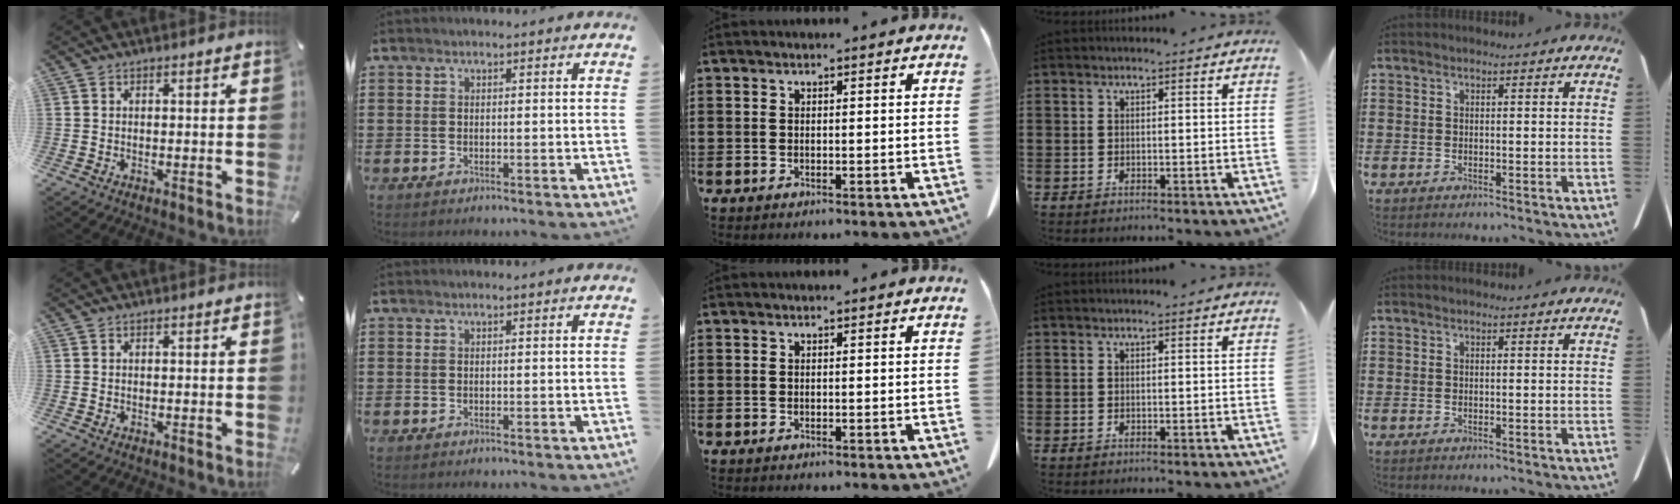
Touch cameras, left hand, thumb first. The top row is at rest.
{}